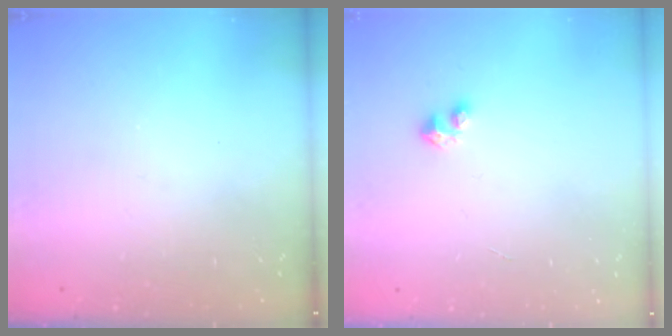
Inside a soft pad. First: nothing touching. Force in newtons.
{"total": 3.0, "press": 2.9, "slide": 0.2}